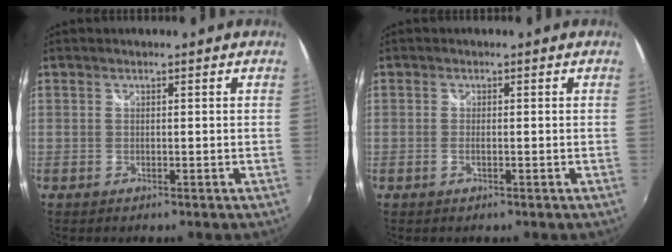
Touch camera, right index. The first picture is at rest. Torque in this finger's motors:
{"motor_torque": [-0.06, 0.14, -0.04, -0.01]}